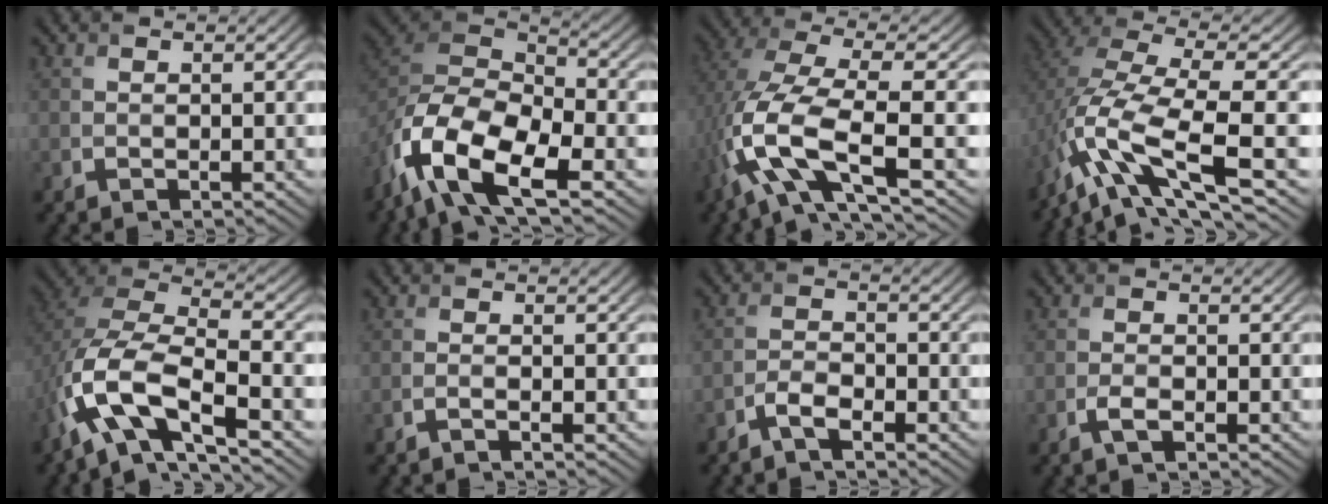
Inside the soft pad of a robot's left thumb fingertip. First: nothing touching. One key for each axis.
{"total": 14.9, "fx": -8.6, "fy": 6.6, "fz": 10.2, "tx": -0.241, "ty": -0.025, "tz": -0.166}
{"total": 12.5, "fx": -3.3, "fy": 4.6, "fz": 11.1, "tx": -0.254, "ty": -0.007, "tz": -0.070}
{"total": 12.7, "fx": -4.9, "fy": 3.8, "fz": 11.1, "tx": -0.249, "ty": -0.001, "tz": -0.083}
{"total": 13.7, "fx": -5.6, "fy": 5.8, "fz": 11.1, "tx": -0.247, "ty": -0.014, "tz": -0.111}
{"total": 0.9, "fx": -0.6, "fy": 0.1, "fz": 0.7, "tx": -0.012, "ty": 0.001, "tz": -0.016}
{"total": 2.7, "fx": -2.0, "fy": 0.8, "fz": 1.7, "tx": -0.038, "ty": 0.004, "tz": -0.046}
{"total": 1.6, "fx": -0.9, "fy": 0.5, "fz": 1.2, "tx": -0.030, "ty": -0.001, "tz": -0.019}